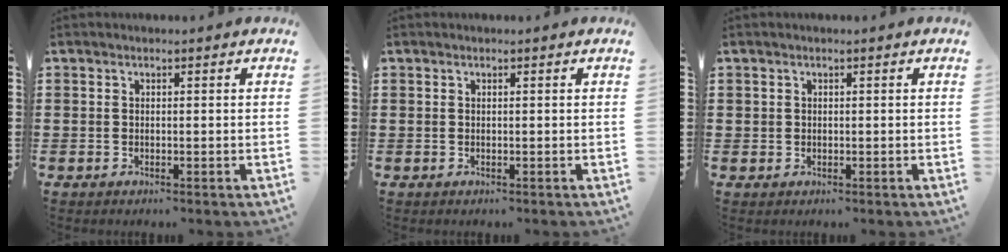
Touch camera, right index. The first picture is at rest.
{"total": 0.0}
{"total": 0.6, "force": [0.3, 0.5, 0.1], "torque": [-0.005, 0.000, 0.007]}